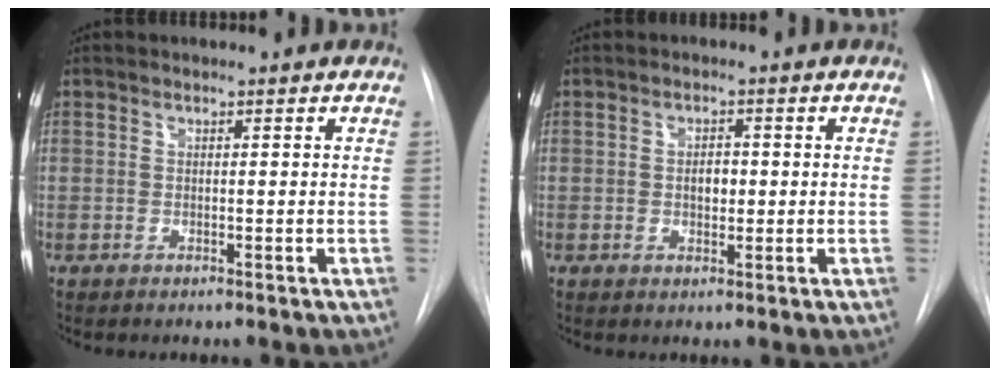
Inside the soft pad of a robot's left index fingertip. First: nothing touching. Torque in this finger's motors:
{"motor_torque": [0.77, -0.14, 0.10, 0.04]}